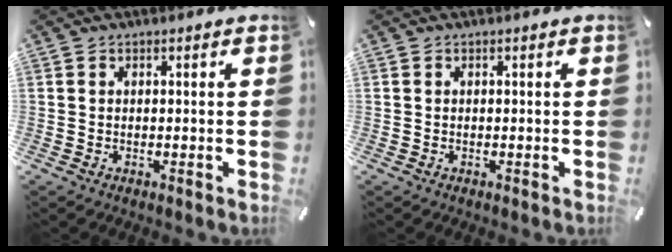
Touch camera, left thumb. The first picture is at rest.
{"total": 0.0}